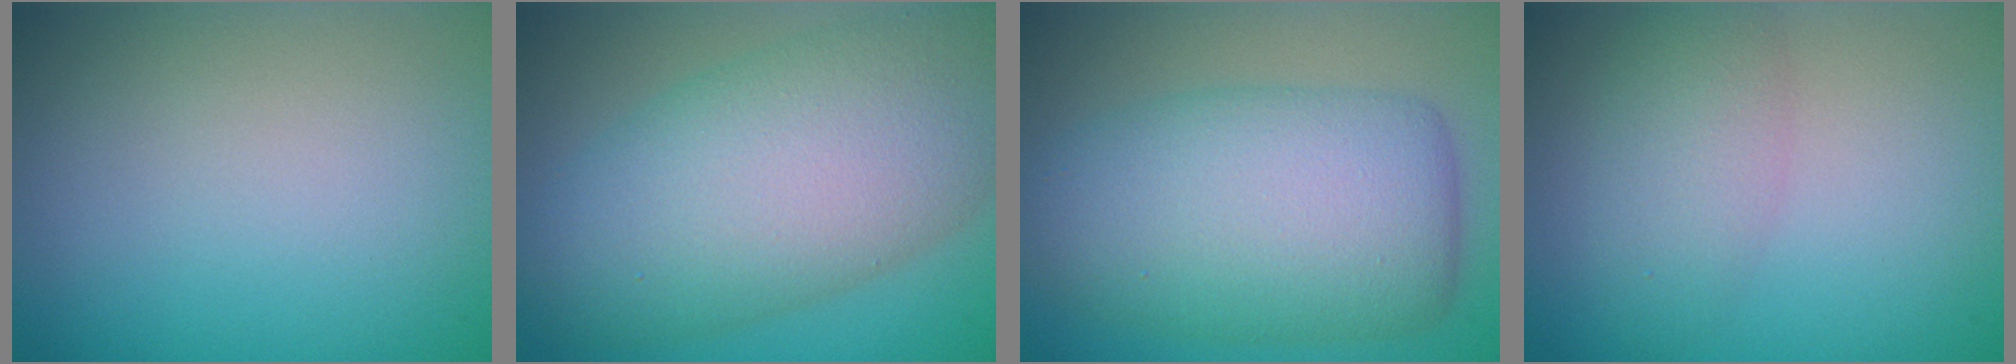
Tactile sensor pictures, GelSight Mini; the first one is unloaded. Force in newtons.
{"total": 10.7, "press": 10.6, "slide": 0.6}
{"total": 10.0, "press": 10.0, "slide": 0.1}
{"total": 2.9, "press": 2.9, "slide": 0.1}